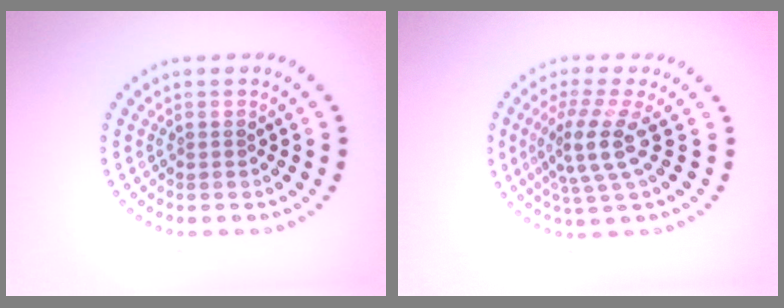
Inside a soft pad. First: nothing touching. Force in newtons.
{"total": 3.9, "press": 3.0, "slide": 2.5}